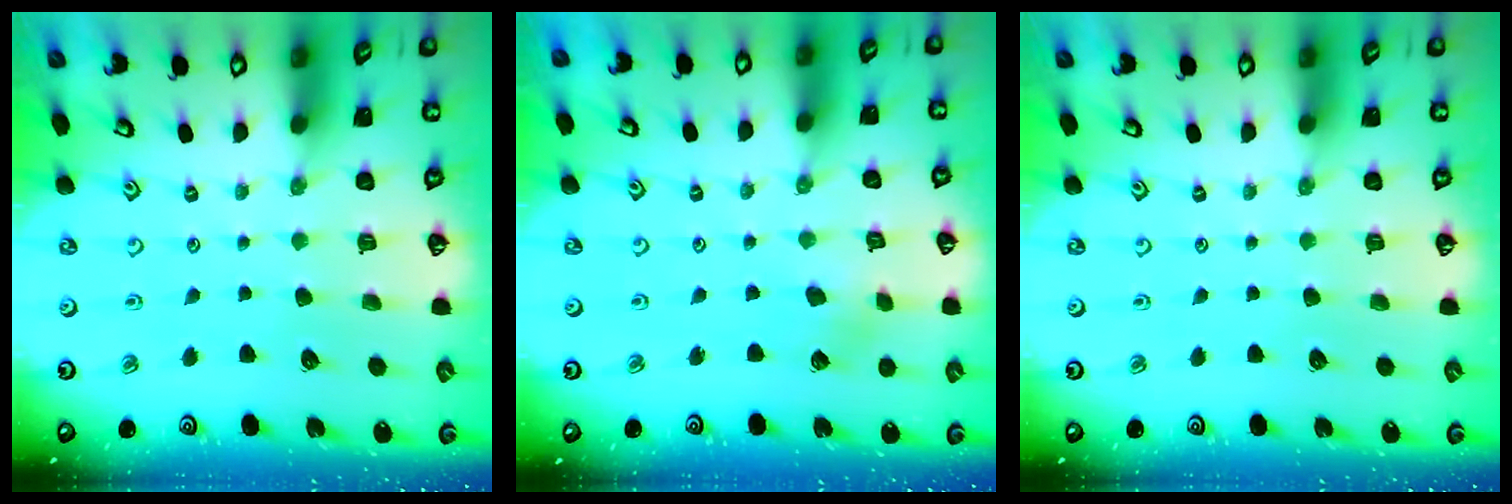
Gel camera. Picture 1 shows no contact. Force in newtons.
{"total": 2.7, "press": 2.6, "slide": 0.5}
{"total": 0.0}